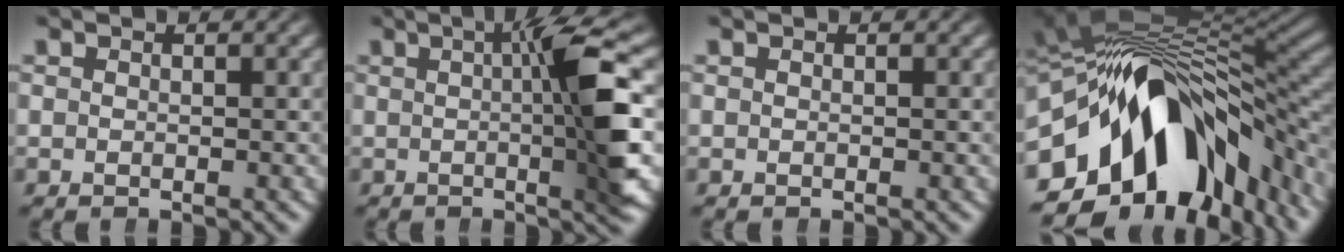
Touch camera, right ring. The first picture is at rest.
{"total": 7.5, "force": [0.3, 0.5, 7.4], "torque": [-0.110, 0.008, 0.004]}
{"total": 0.0}
{"total": 20.1, "force": [-3.6, 13.0, 14.8], "torque": [-0.246, -0.022, -0.041]}